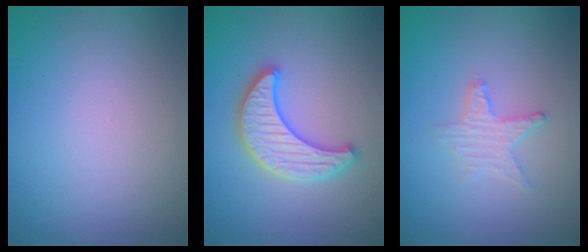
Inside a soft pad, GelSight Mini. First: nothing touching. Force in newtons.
{"total": 4.0, "press": 3.9, "slide": 0.8}
{"total": 2.1, "press": 2.0, "slide": 0.4}